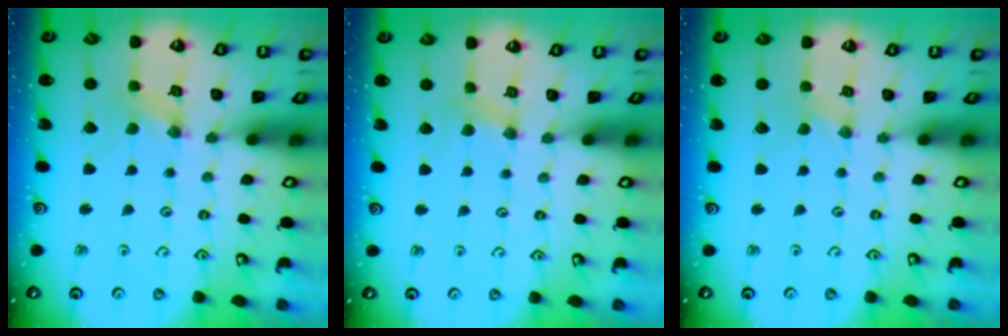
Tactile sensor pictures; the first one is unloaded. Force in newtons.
{"total": 3.6, "press": 3.5, "slide": 0.6}
{"total": 0.0}